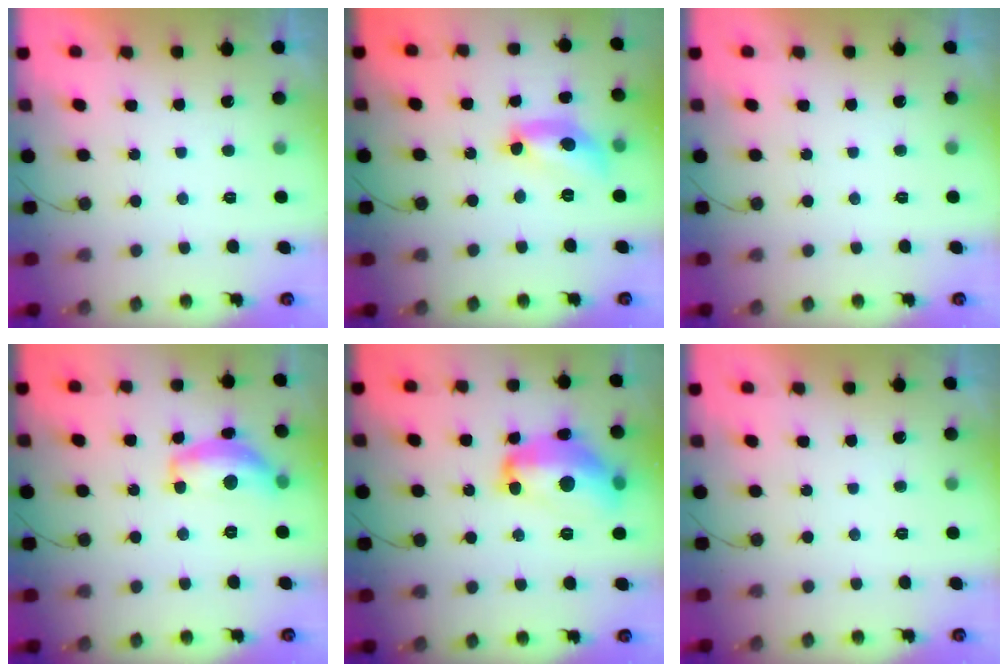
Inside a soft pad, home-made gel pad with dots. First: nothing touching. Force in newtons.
{"total": 14.6, "press": 14.5, "slide": 1.0}
{"total": 0.0}
{"total": 14.0, "press": 13.9, "slide": 1.0}
{"total": 16.1, "press": 16.1, "slide": 1.0}
{"total": 0.0}